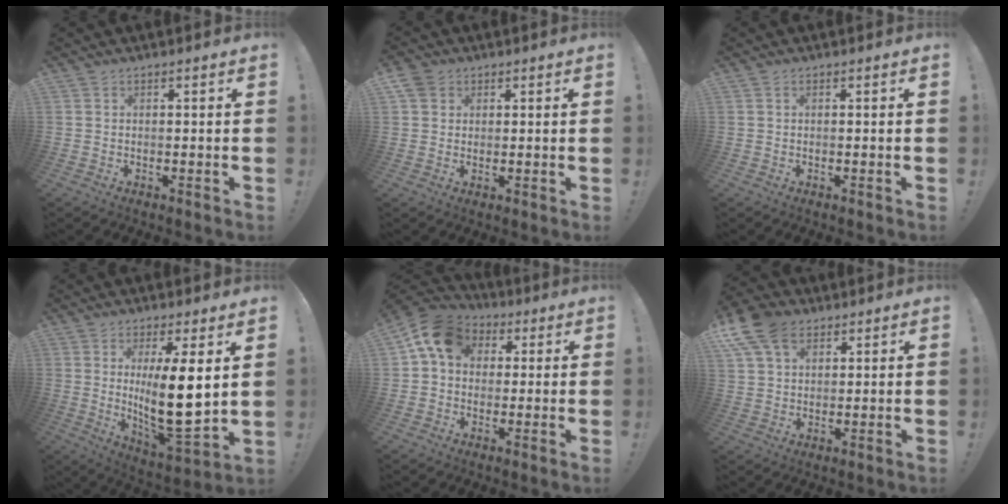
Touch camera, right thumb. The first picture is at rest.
{"total": 4.5, "force": [2.3, 3.7, 1.1], "torque": [-0.017, -0.008, 0.044]}
{"total": 0.0}
{"total": 15.8, "force": [2.9, 4.7, 14.8], "torque": [-0.241, -0.042, 0.047]}
{"total": 11.6, "force": [3.6, 8.9, 6.5], "torque": [-0.099, 0.004, 0.074]}
{"total": 12.3, "force": [6.6, 7.9, 6.6], "torque": [-0.127, -0.024, 0.127]}